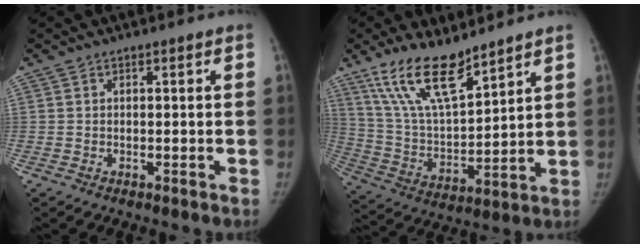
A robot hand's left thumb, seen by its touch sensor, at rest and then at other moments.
{"total": 15.8, "force": [11.4, 4.9, 9.7], "torque": [-0.159, -0.059, 0.229]}